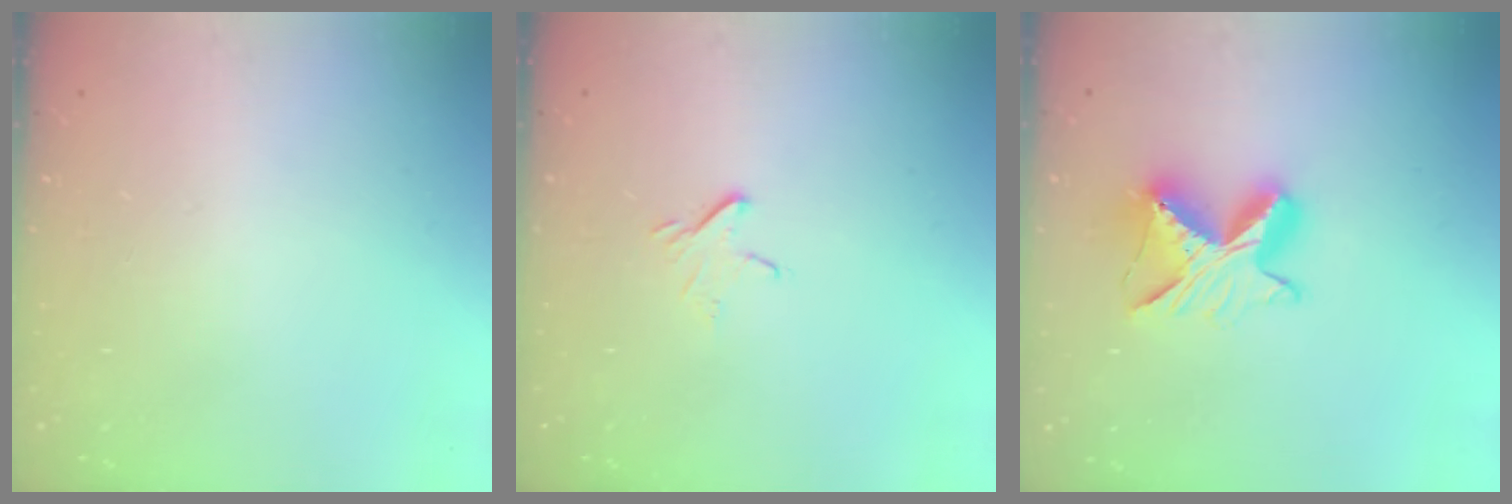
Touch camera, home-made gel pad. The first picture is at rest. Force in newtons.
{"total": 3.8, "press": 3.8, "slide": 0.3}
{"total": 9.5, "press": 9.5, "slide": 0.3}